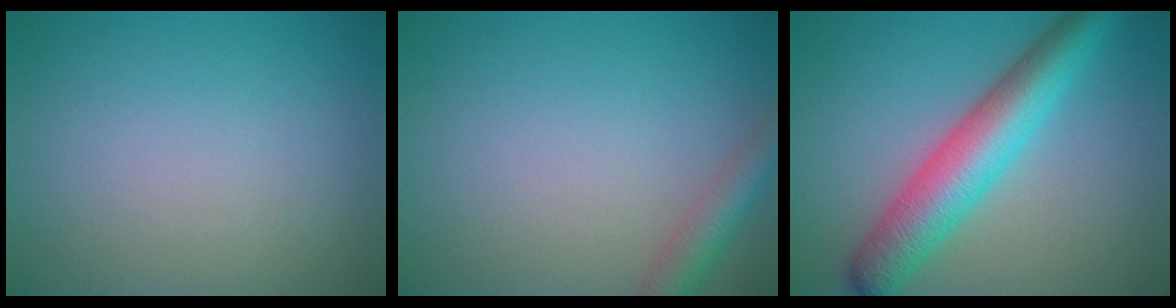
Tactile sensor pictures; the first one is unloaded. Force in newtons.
{"total": 2.9, "press": 2.9, "slide": 0.2}
{"total": 7.1, "press": 7.1, "slide": 0.2}